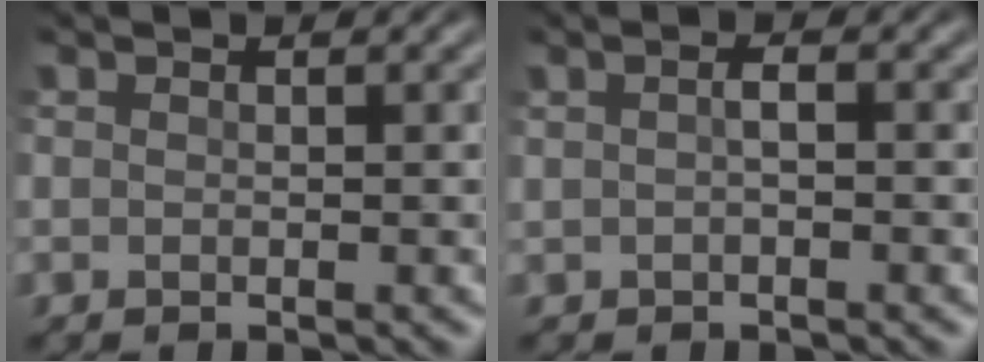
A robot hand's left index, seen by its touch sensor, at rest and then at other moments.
{"total": 0.9, "force": [-0.2, 0.3, 0.9], "torque": [-0.023, 0.003, -0.004]}